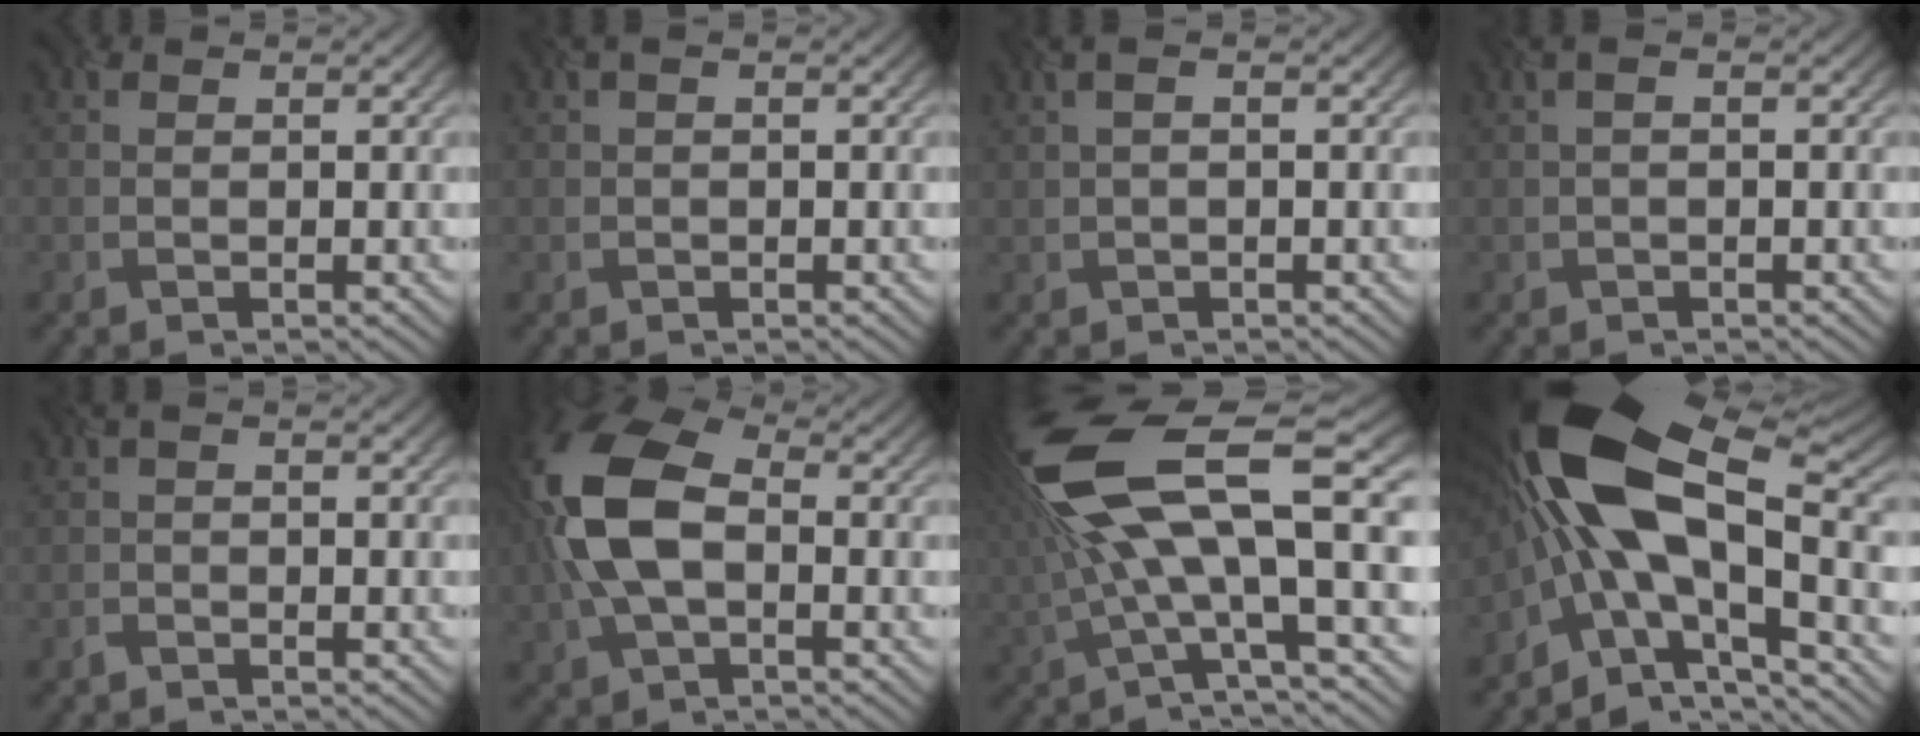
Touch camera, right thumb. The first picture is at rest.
{"total": 0.7, "force": [0.2, 0.5, 0.5], "torque": [-0.011, 0.002, 0.002]}
{"total": 1.7, "force": [0.6, 0.5, 1.5], "torque": [-0.036, 0.004, 0.012]}
{"total": 0.9, "force": [0.1, 0.0, 0.9], "torque": [-0.019, 0.002, 0.001]}
{"total": 1.0, "force": [-0.9, 0.2, 0.5], "torque": [-0.016, -0.003, -0.022]}
{"total": 12.2, "force": [0.1, 6.9, 10.1], "torque": [-0.246, 0.018, -0.010]}
{"total": 15.5, "force": [2.3, 5.2, 14.4], "torque": [-0.289, -0.010, 0.045]}
{"total": 16.8, "force": [-2.2, 7.8, 14.7], "torque": [-0.253, 0.006, -0.037]}